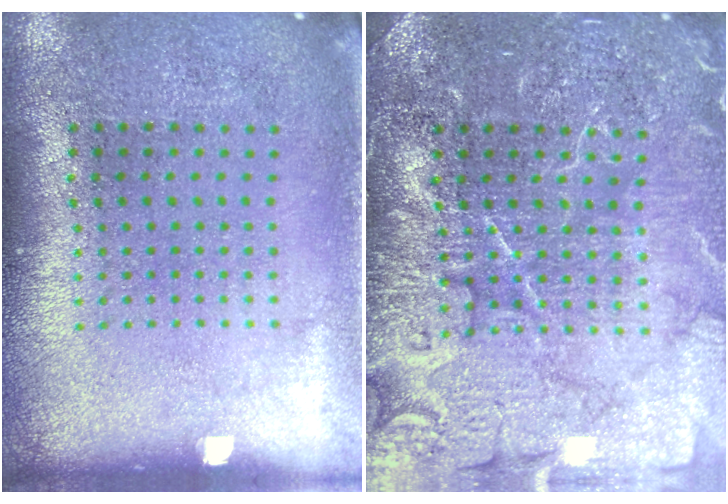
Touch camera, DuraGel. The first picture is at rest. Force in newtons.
{"total": 7.1, "press": 7.0, "slide": 1.0}